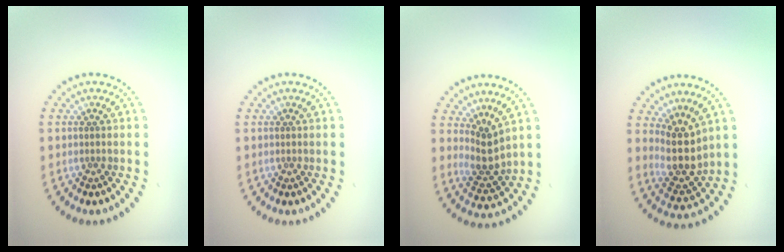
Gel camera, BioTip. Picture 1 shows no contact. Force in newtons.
{"total": 0.0}
{"total": 2.6, "press": 1.9, "slide": 1.7}
{"total": 3.7, "press": 3.0, "slide": 2.2}